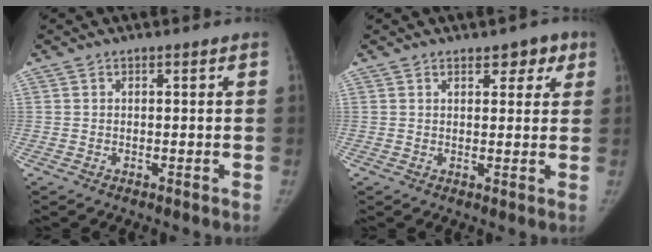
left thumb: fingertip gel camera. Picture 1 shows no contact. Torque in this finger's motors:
{"motor_torque": [-0.02, 0.10, 0.20, 0.25, -0.01]}